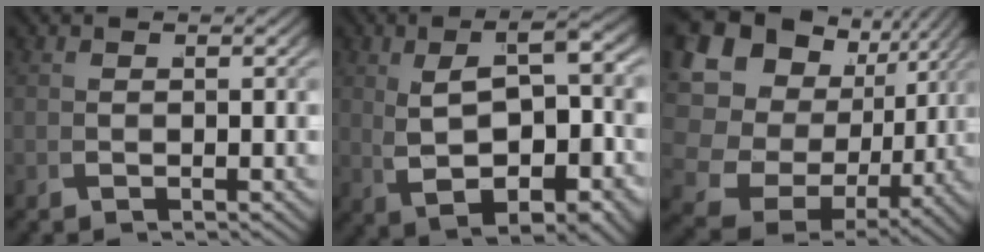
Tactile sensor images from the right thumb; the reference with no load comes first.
{"total": 10.9, "force": [0.3, 5.8, 9.3], "torque": [-0.171, -0.018, 0.032]}
{"total": 15.5, "force": [0.6, 12.0, 9.8], "torque": [-0.199, -0.029, 0.011]}